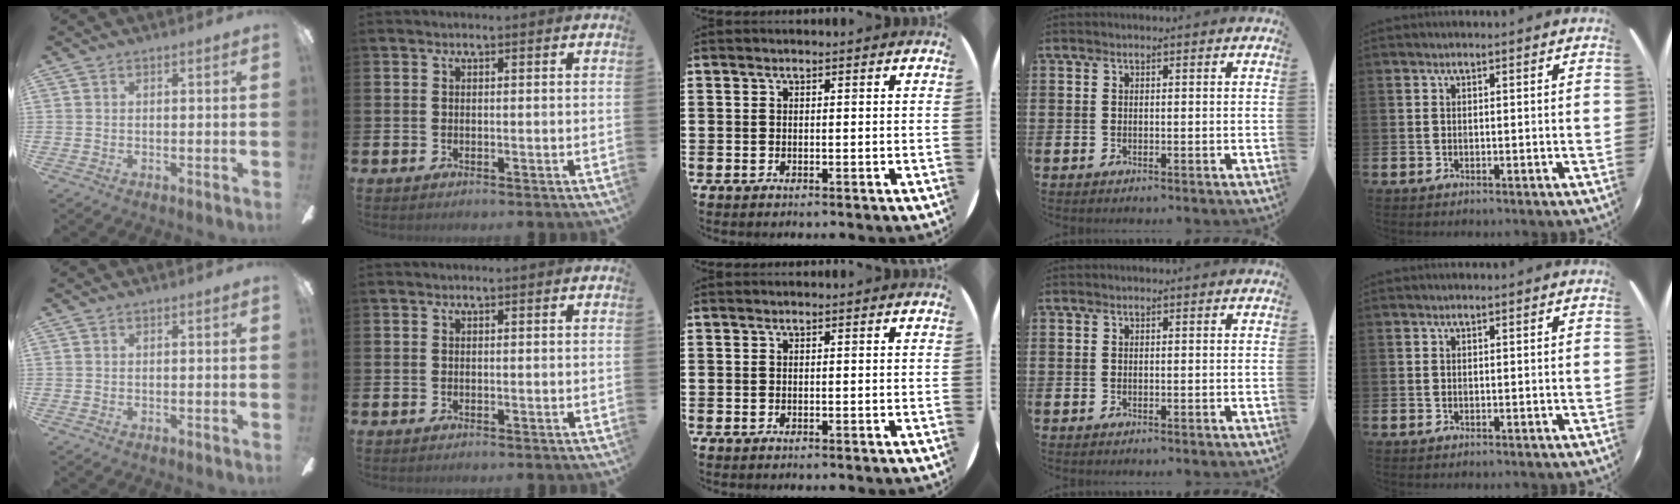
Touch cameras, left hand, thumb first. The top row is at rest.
{}